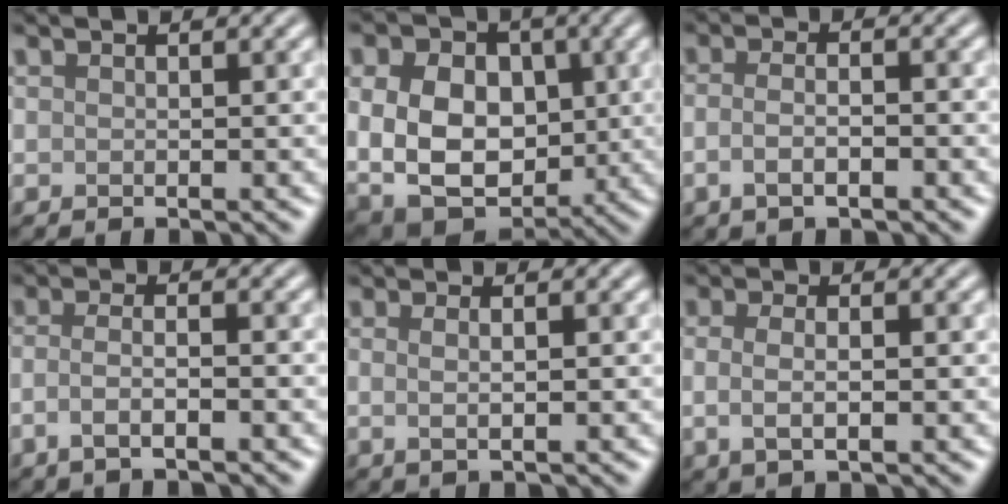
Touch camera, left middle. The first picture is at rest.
{"total": 12.5, "force": [0.9, 9.4, 8.2], "torque": [-0.139, 0.011, 0.013]}
{"total": 2.8, "force": [-1.0, 1.1, 2.4], "torque": [-0.044, -0.002, -0.018]}
{"total": 2.8, "force": [-1.1, 0.9, 2.4], "torque": [-0.041, -0.002, -0.027]}
{"total": 1.8, "force": [0.2, 0.6, 1.6], "torque": [-0.021, -0.005, -0.002]}
{"total": 3.0, "force": [-0.1, 1.4, 2.7], "torque": [-0.051, -0.006, -0.003]}